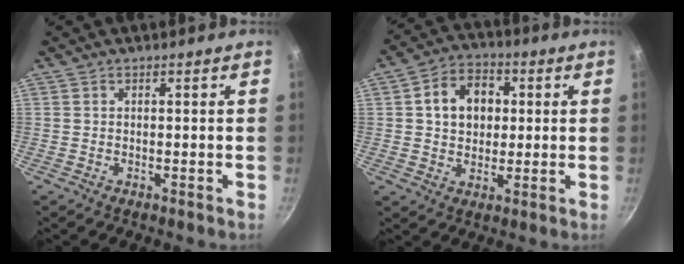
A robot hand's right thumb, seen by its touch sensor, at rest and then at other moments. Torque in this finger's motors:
{"motor_torque": [-0.27, 0.62, 0.49, 0.16, 0.06]}